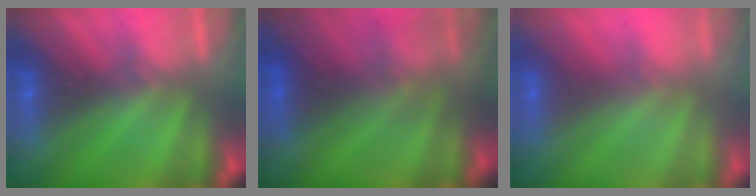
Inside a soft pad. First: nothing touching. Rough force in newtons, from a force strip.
{"total": 4.2}
{"total": 2.5}